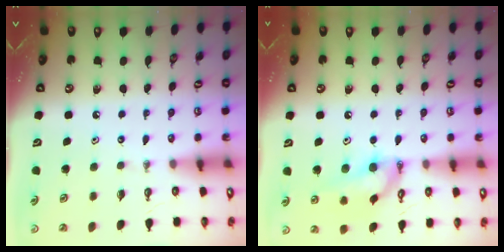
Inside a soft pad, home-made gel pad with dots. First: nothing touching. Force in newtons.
{"total": 13.3, "press": 13.2, "slide": 1.6}